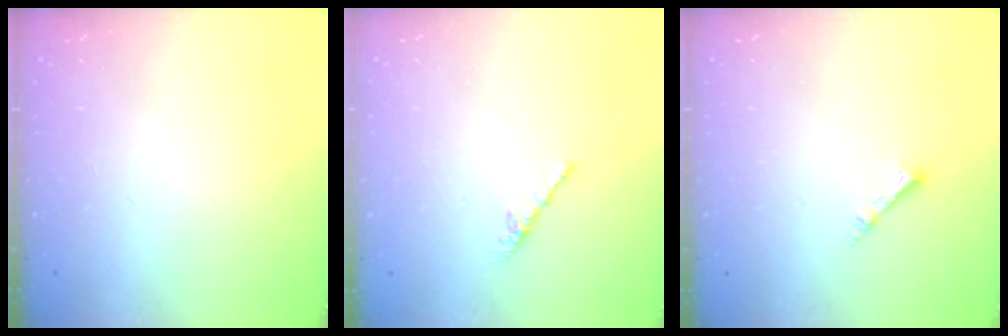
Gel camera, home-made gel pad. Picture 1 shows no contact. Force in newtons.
{"total": 0.0}
{"total": 2.1, "press": 2.1, "slide": 0.3}